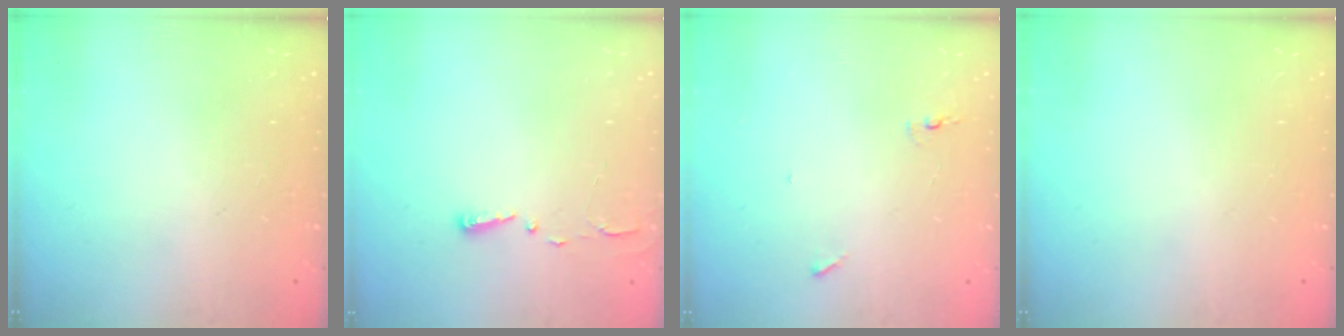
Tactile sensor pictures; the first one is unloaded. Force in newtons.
{"total": 2.7, "press": 2.7, "slide": 0.4}
{"total": 4.7, "press": 4.5, "slide": 1.4}
{"total": 0.0}